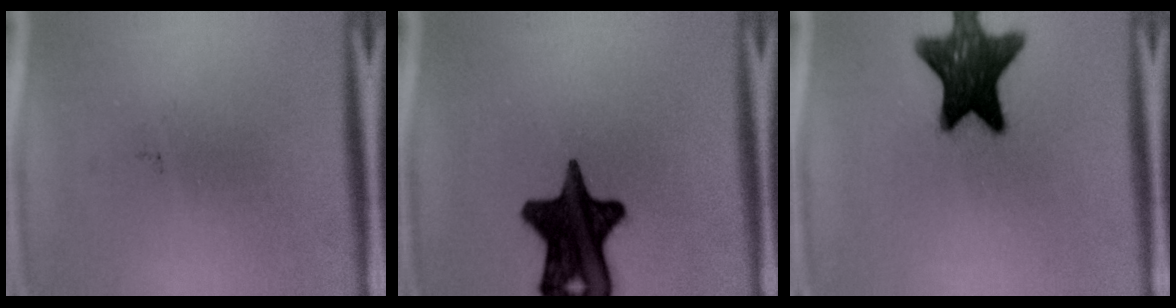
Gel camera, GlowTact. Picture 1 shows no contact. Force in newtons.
{"total": 17.1}
{"total": 14.8}